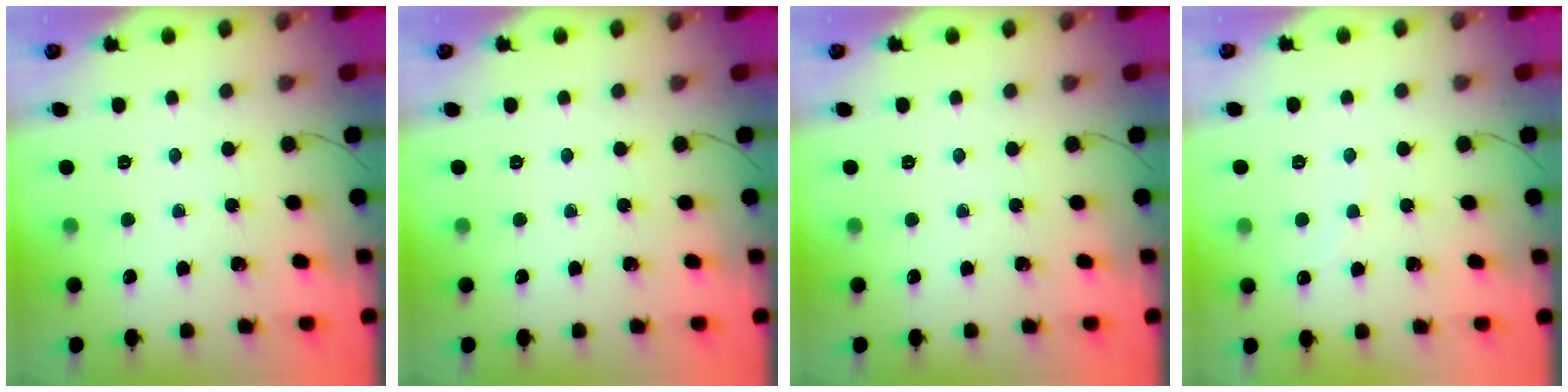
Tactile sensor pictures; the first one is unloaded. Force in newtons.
{"total": 0.0}
{"total": 0.0}
{"total": 3.4, "press": 3.2, "slide": 1.0}